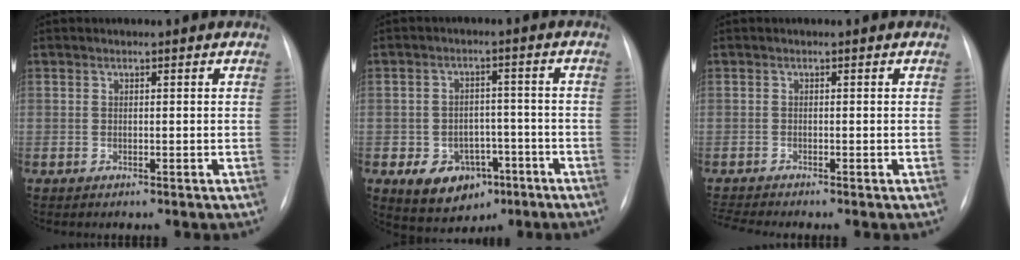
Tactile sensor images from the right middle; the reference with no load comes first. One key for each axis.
{"total": 8.5, "fx": -3.9, "fy": 6.3, "fz": 4.2, "tx": -0.070, "ty": 0.011, "tz": -0.049}
{"total": 2.5, "fx": -2.3, "fy": -0.9, "fz": 0.5, "tx": -0.020, "ty": -0.014, "tz": -0.042}